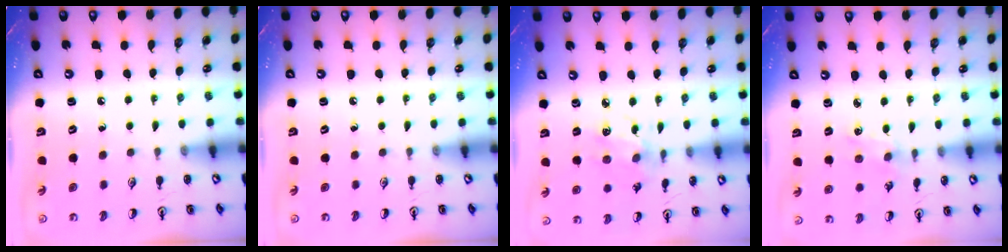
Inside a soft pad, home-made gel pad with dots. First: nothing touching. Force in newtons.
{"total": 0.0}
{"total": 6.8, "press": 6.8, "slide": 0.5}
{"total": 2.4, "press": 2.4, "slide": 0.3}